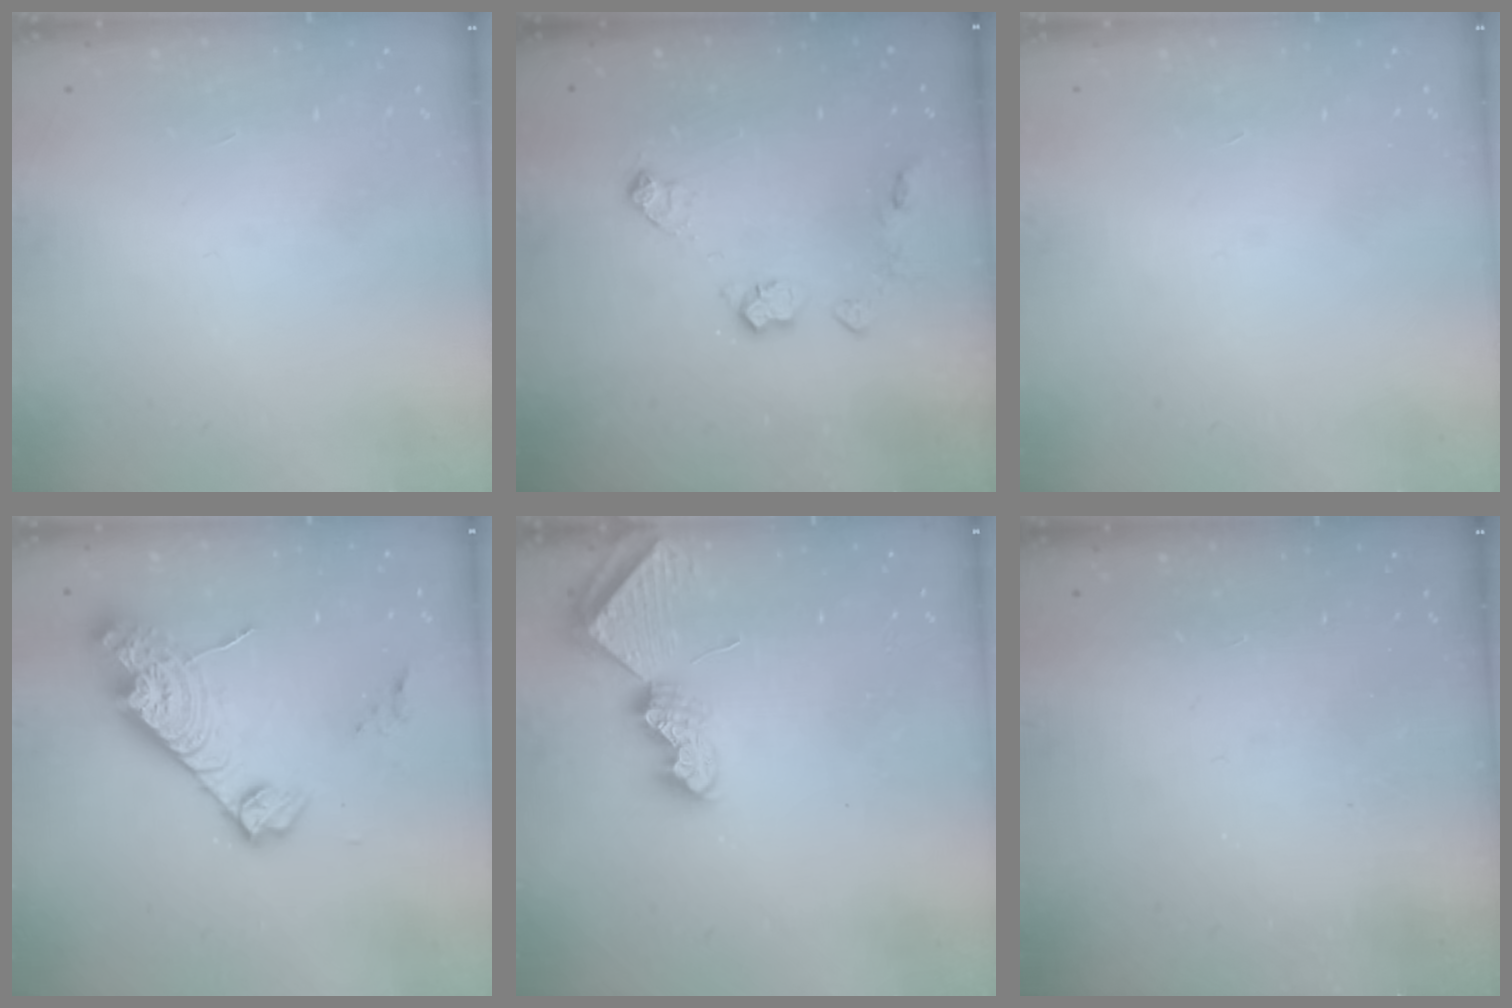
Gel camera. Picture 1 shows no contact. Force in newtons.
{"total": 8.8, "press": 8.8, "slide": 0.3}
{"total": 0.0}
{"total": 14.5, "press": 14.5, "slide": 1.1}
{"total": 7.1, "press": 7.0, "slide": 0.7}
{"total": 0.0}